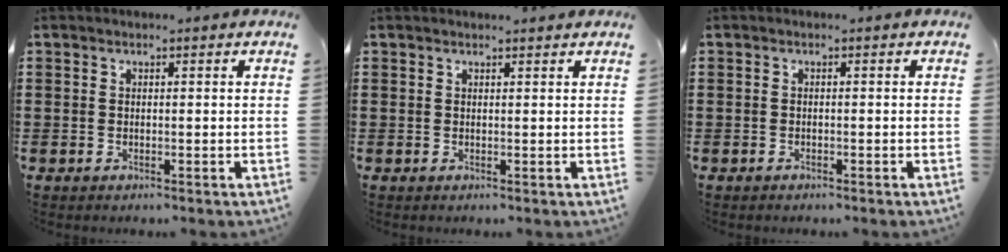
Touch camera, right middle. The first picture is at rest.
{"total": 0.6, "force": [0.6, 0.0, 0.0], "torque": [-0.002, -0.003, 0.012]}
{"total": 0.5, "force": [-0.5, 0.3, 0.0], "torque": [-0.002, -0.003, -0.009]}